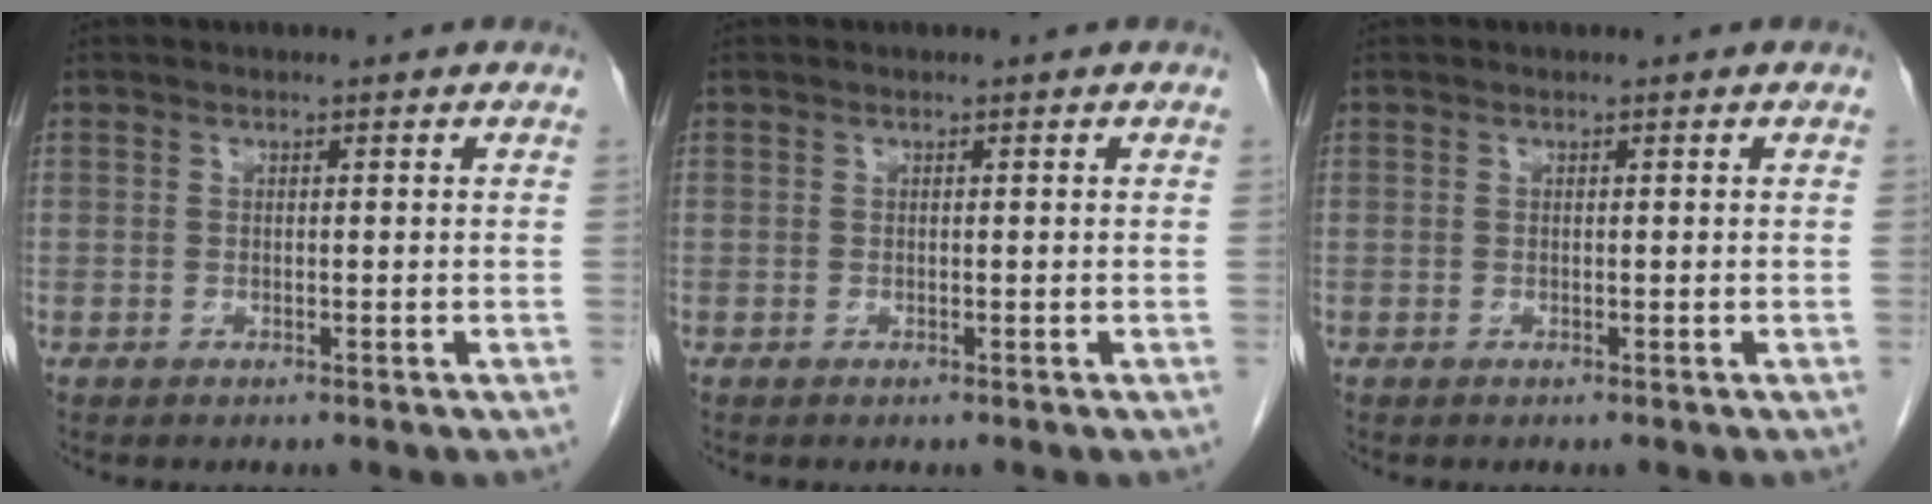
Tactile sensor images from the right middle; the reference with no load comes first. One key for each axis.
{"total": 0.0}
{"total": 0.0}